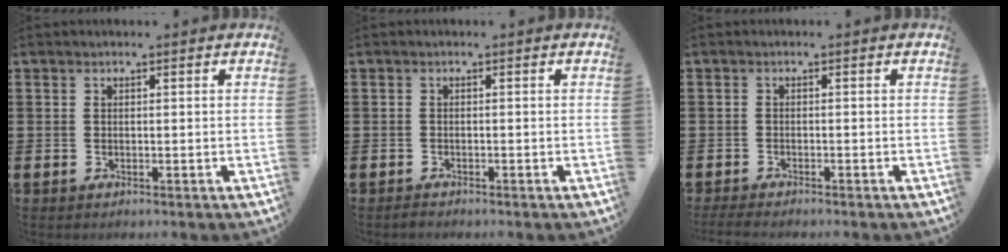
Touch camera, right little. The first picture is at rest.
{"total": 0.5, "force": [-0.5, 0.1, 0.1], "torque": [-0.004, -0.002, -0.011]}
{"total": 1.1, "force": [-0.9, 0.1, 0.7], "torque": [-0.011, -0.001, -0.018]}